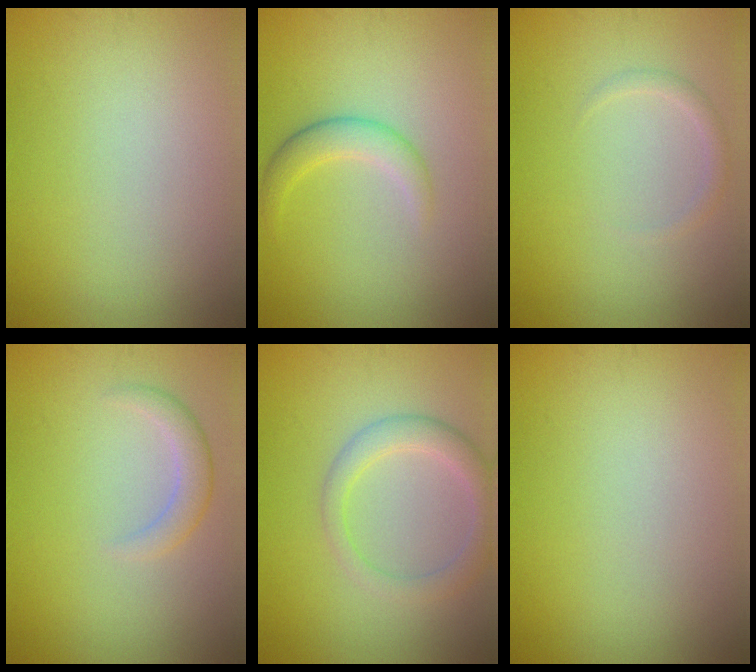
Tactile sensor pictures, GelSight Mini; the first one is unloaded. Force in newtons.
{"total": 2.5, "press": 2.5, "slide": 0.1}
{"total": 1.1, "press": 1.1, "slide": 0.1}
{"total": 2.0, "press": 2.0, "slide": 0.1}
{"total": 3.1, "press": 3.1, "slide": 0.2}
{"total": 0.0}